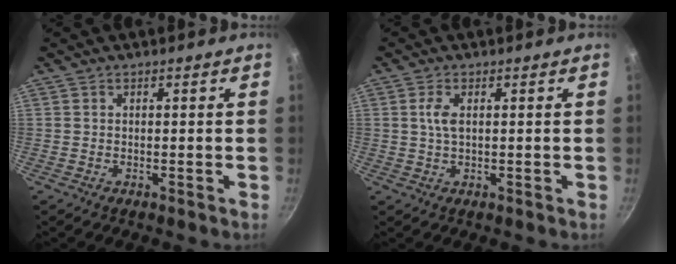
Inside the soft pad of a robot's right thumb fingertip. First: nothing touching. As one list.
[{"total": 2.9, "force": [0.6, 1.3, 2.6], "torque": [-0.056, 0.004, 0.013]}]